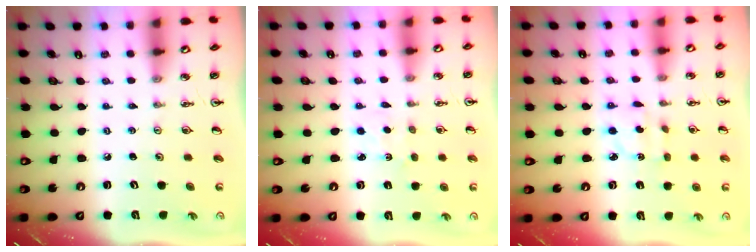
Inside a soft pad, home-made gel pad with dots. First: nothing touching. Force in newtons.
{"total": 1.4, "press": 1.4, "slide": 0.2}
{"total": 2.7, "press": 2.7, "slide": 0.2}